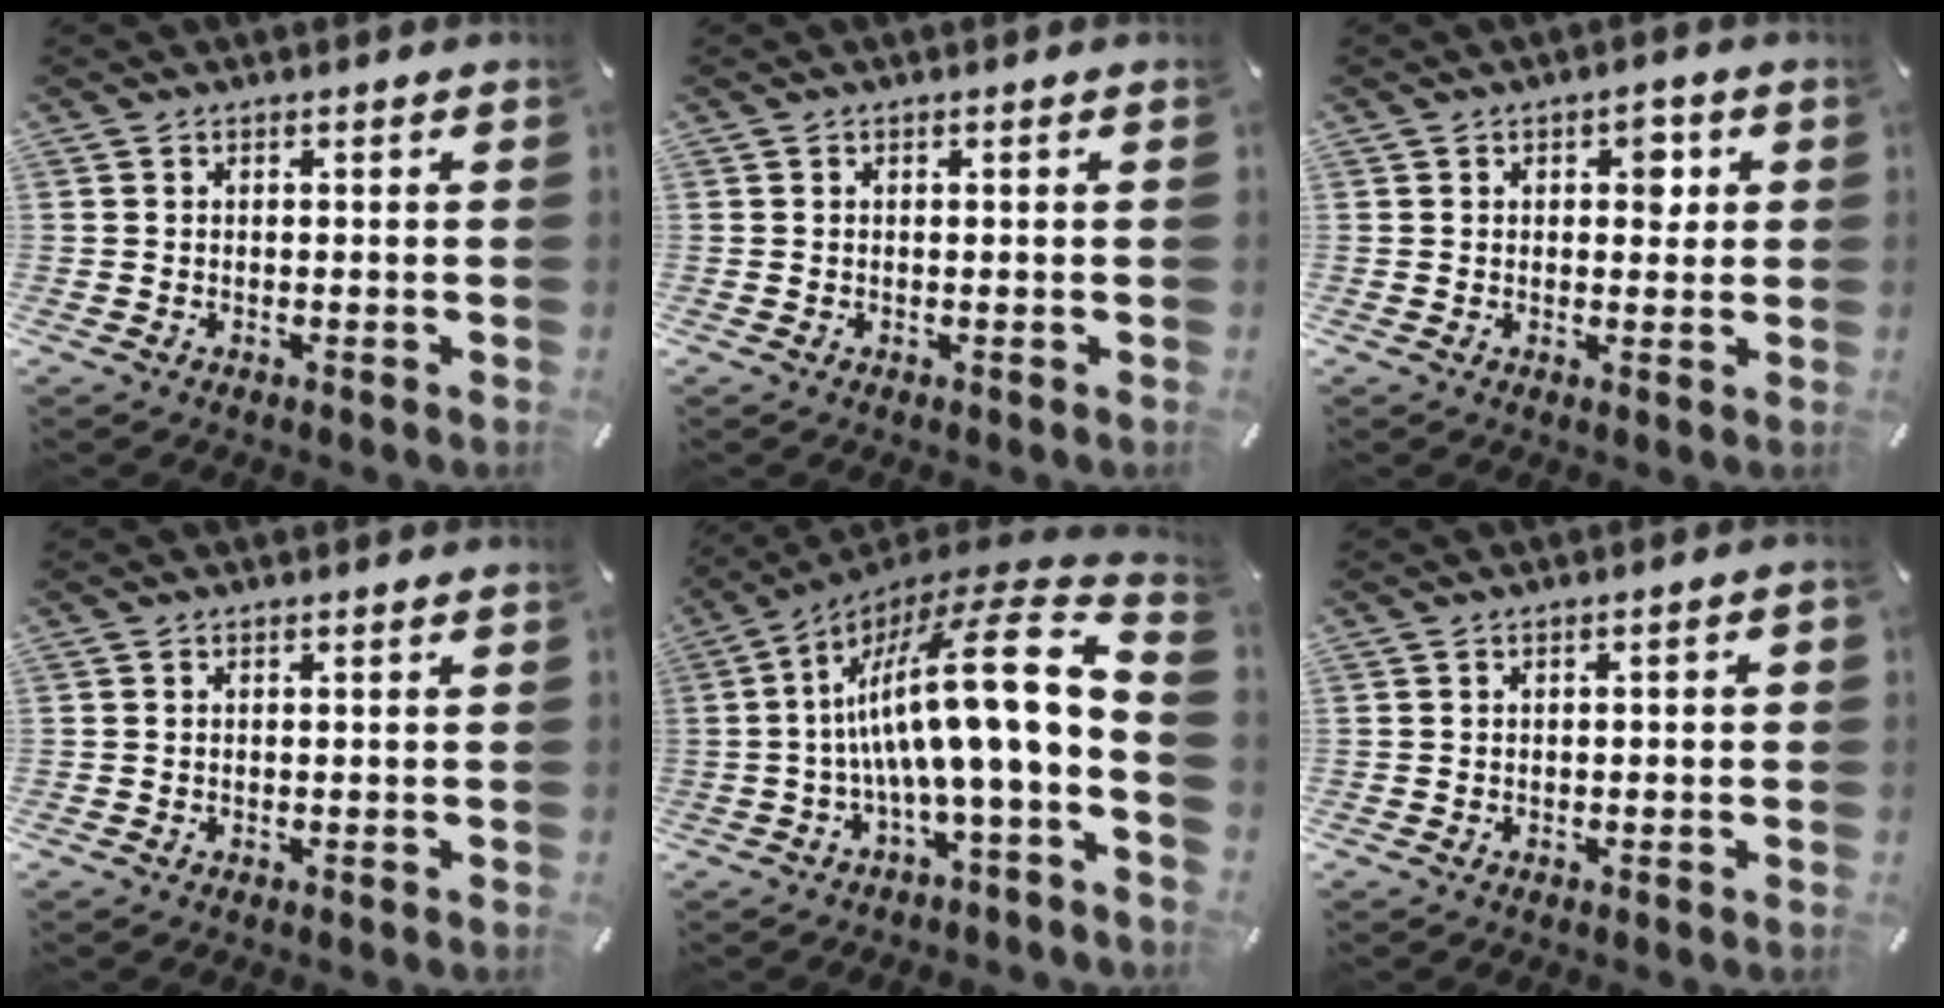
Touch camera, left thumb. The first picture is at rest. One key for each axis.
{"total": 0.0}
{"total": 4.1, "fx": 1.3, "fy": 2.6, "fz": 2.9, "tx": -0.024, "ty": -0.009, "tz": 0.010}
{"total": 0.0}
{"total": 22.2, "fx": 2.4, "fy": 5.1, "fz": 21.5, "tx": -0.364, "ty": -0.038, "tz": 0.031}
{"total": 1.4, "fx": -0.3, "fy": 0.5, "fz": 1.2, "tx": -0.021, "ty": 0.001, "tz": -0.006}